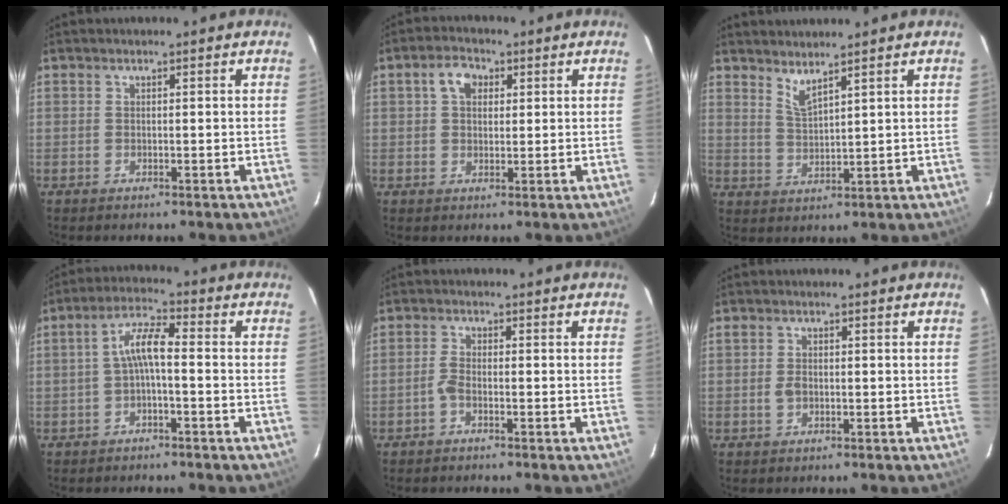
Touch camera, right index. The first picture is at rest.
{"total": 4.6, "force": [1.5, 3.3, 2.8], "torque": [-0.047, 0.018, 0.026]}
{"total": 3.6, "force": [3.1, 0.2, 1.9], "torque": [-0.039, -0.005, 0.058]}
{"total": 5.3, "force": [-1.2, 1.3, 5.0], "torque": [-0.108, 0.018, -0.023]}
{"total": 1.7, "force": [-1.1, 0.5, 1.2], "torque": [-0.034, 0.005, -0.027]}
{"total": 1.6, "force": [-0.3, 1.1, 1.1], "torque": [-0.024, 0.002, -0.007]}